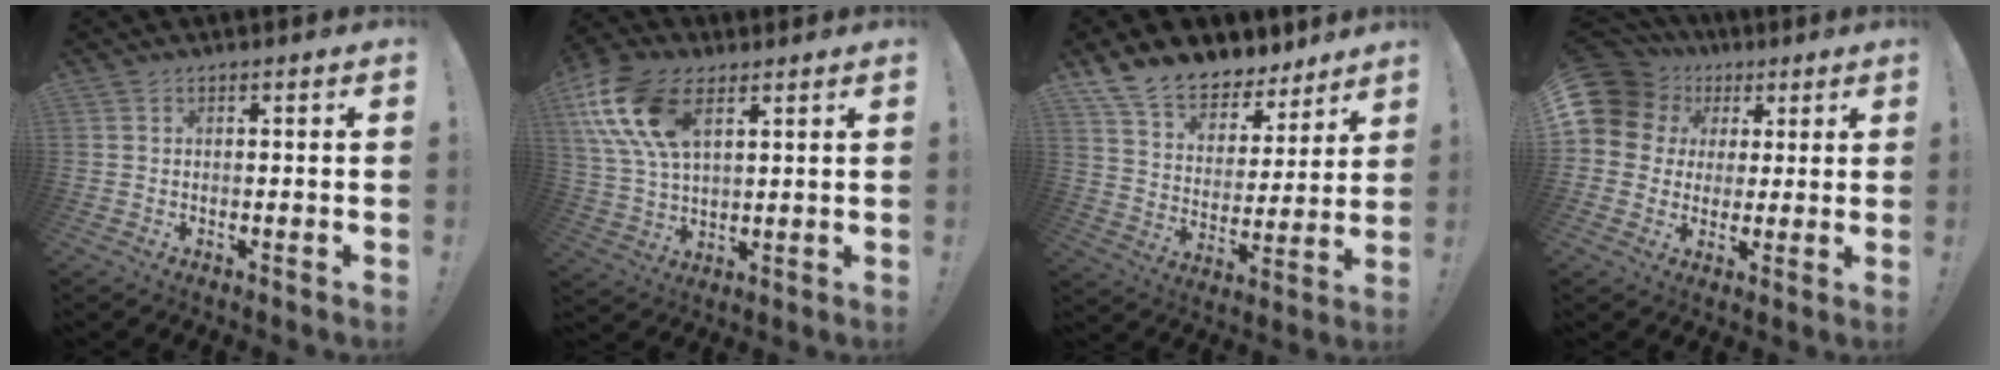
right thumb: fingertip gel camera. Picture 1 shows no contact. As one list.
[{"total": 16.7, "force": [7.5, 9.6, 11.5], "torque": [-0.247, -0.015, 0.140]}, {"total": 13.0, "force": [10.6, 6.6, 3.7], "torque": [-0.073, -0.085, 0.197]}, {"total": 11.9, "force": [3.9, 10.2, 4.7], "torque": [-0.074, -0.016, 0.079]}]